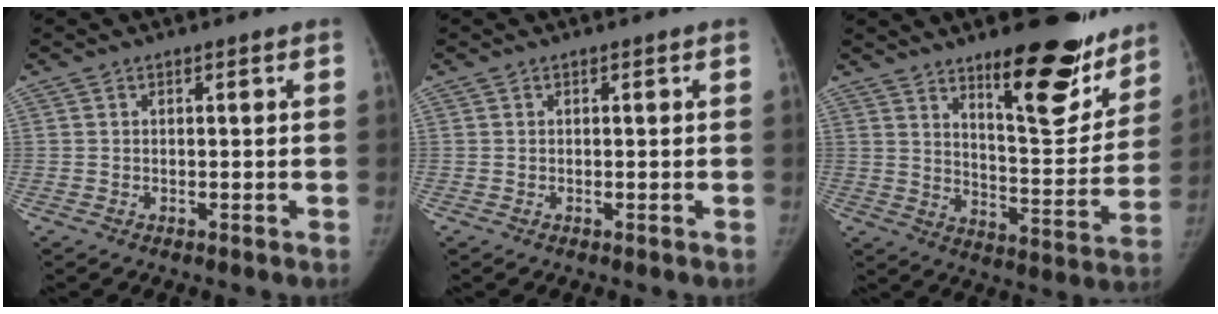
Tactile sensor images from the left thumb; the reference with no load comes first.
{"total": 0.0}
{"total": 19.3, "force": [13.0, 6.4, 12.8], "torque": [-0.119, -0.102, 0.191]}